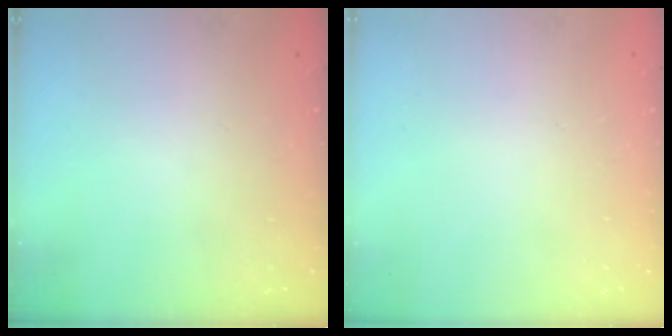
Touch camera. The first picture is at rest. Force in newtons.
{"total": 0.0}